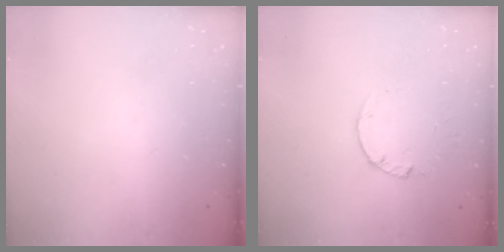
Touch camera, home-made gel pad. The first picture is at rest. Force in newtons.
{"total": 1.0, "press": 0.9, "slide": 0.3}